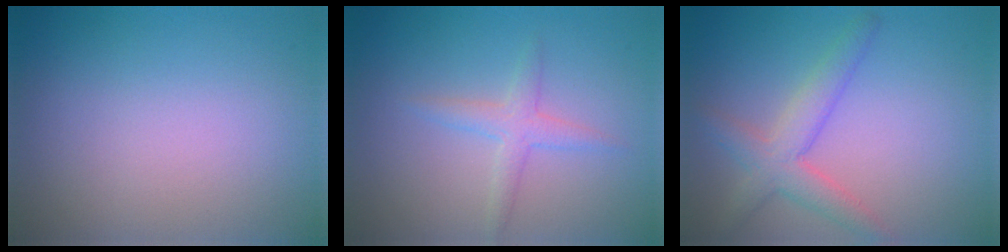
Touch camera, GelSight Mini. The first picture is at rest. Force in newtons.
{"total": 2.0, "press": 2.0, "slide": 0.1}
{"total": 3.6, "press": 3.6, "slide": 0.1}